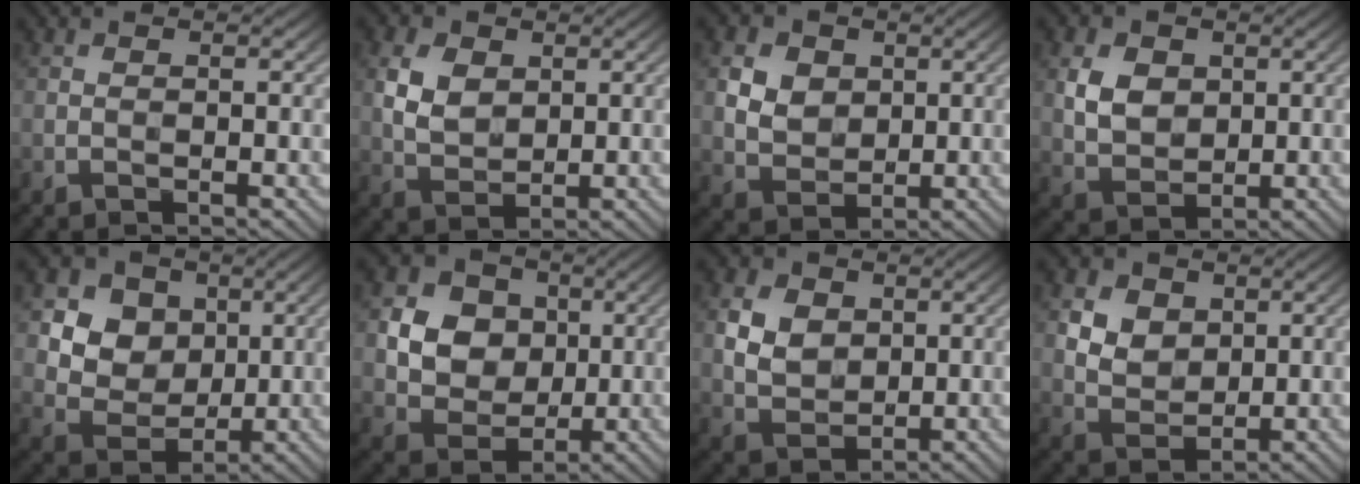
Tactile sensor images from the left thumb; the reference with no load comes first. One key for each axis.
{"total": 5.3, "fx": 1.7, "fy": 3.7, "fz": 3.4, "tx": -0.080, "ty": 0.004, "tz": 0.032}
{"total": 5.8, "fx": 2.0, "fy": 4.6, "fz": 2.9, "tx": -0.093, "ty": -0.001, "tz": 0.030}
{"total": 5.5, "fx": 1.4, "fy": 4.3, "fz": 3.2, "tx": -0.076, "ty": -0.001, "tz": 0.026}
{"total": 9.3, "fx": 3.4, "fy": 7.6, "fz": 4.2, "tx": -0.123, "ty": -0.005, "tz": 0.074}
{"total": 8.4, "fx": 1.6, "fy": 7.2, "fz": 4.0, "tx": -0.104, "ty": 0.007, "tz": 0.021}
{"total": 5.7, "fx": 1.6, "fy": 4.5, "fz": 3.3, "tx": -0.085, "ty": 0.000, "tz": 0.025}
{"total": 6.3, "fx": 2.7, "fy": 4.7, "fz": 3.3, "tx": -0.102, "ty": -0.002, "tz": 0.049}